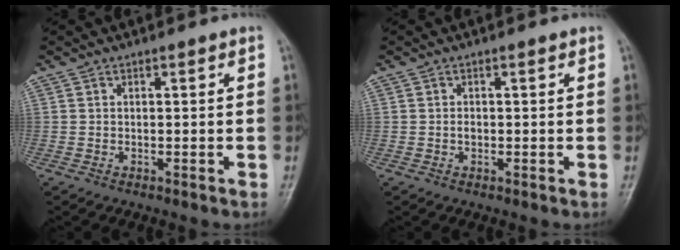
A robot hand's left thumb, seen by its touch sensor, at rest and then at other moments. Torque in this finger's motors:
{"motor_torque": [-0.25, 0.14, 0.28, 0.04, 0.00]}